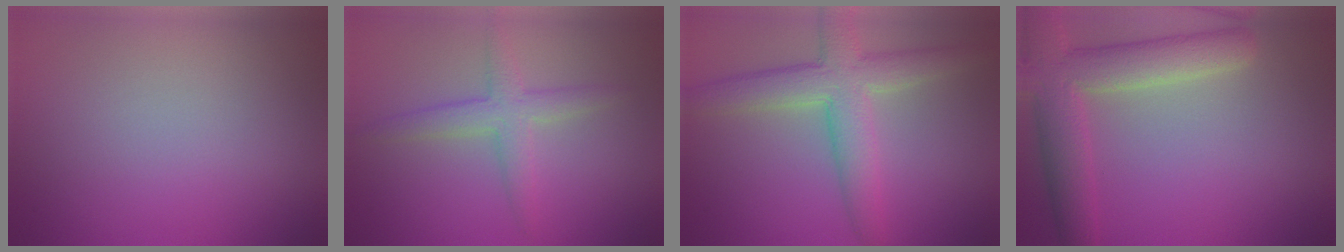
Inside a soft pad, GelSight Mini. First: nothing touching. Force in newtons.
{"total": 2.7, "press": 2.7, "slide": 0.1}
{"total": 5.4, "press": 5.4, "slide": 0.3}
{"total": 6.5, "press": 6.4, "slide": 0.8}